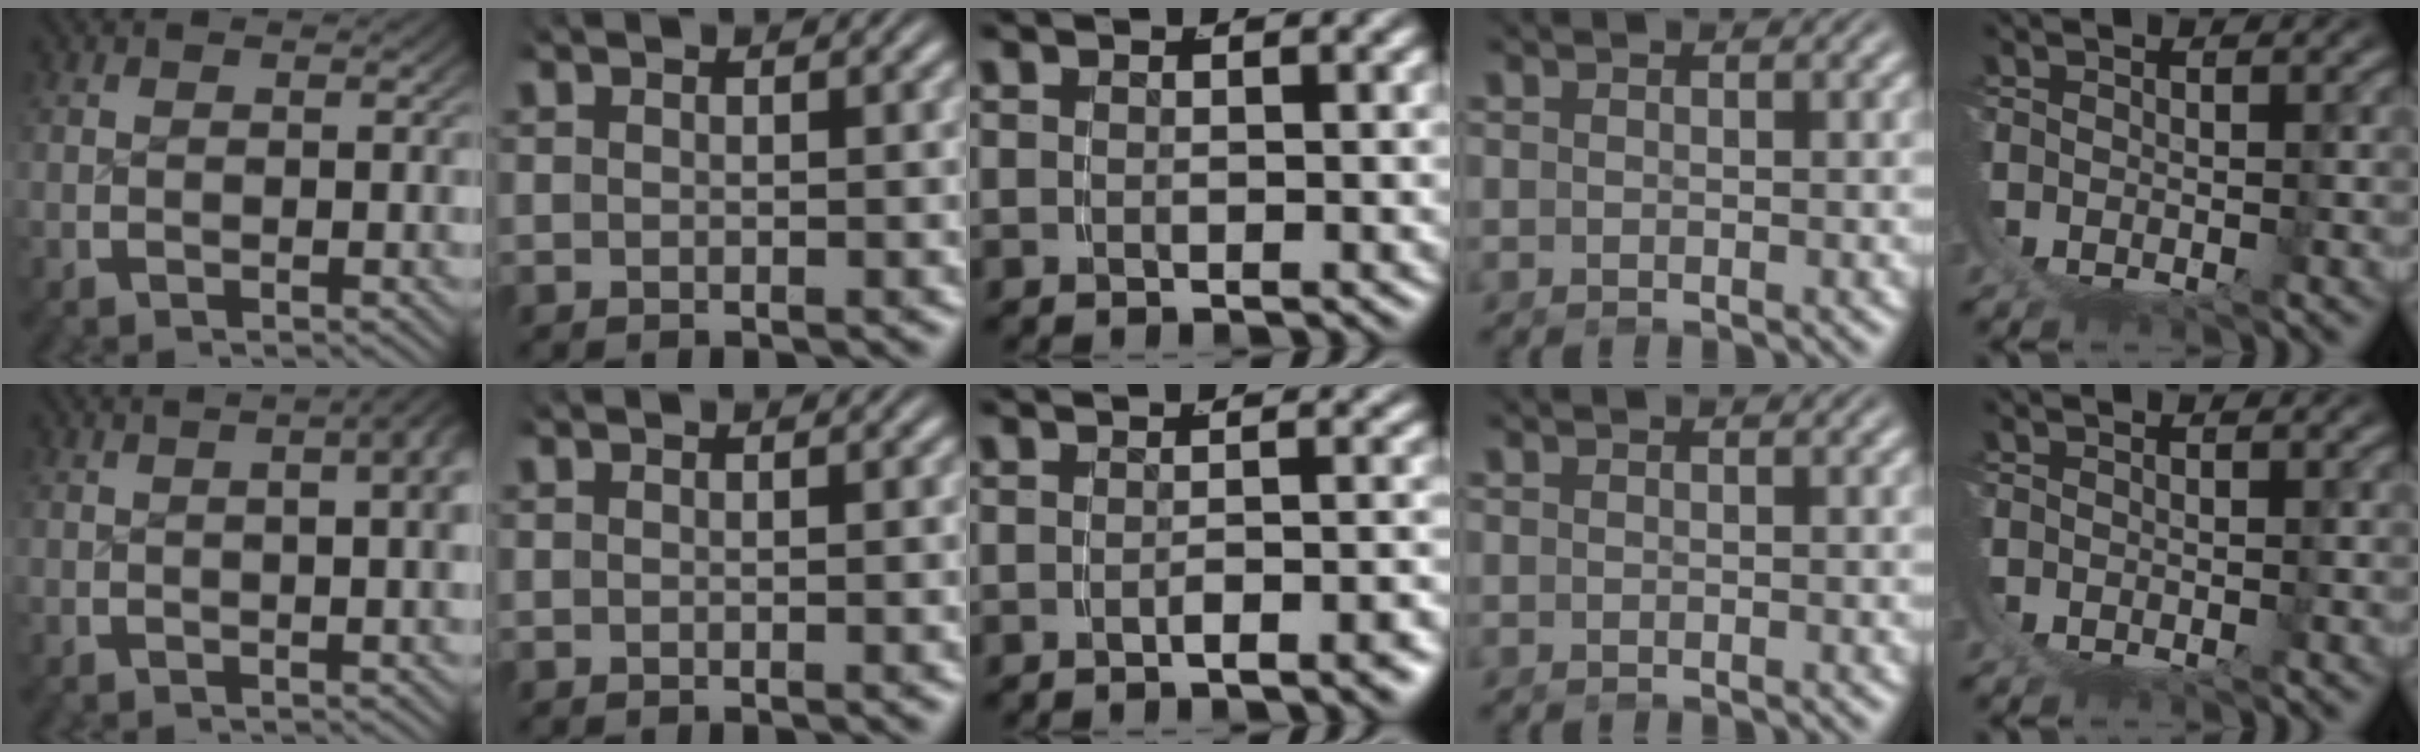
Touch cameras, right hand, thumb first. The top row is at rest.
{"thumb": {"total": 7.2, "force": [2.0, 3.6, 5.9], "torque": [-0.046, 0.030, 0.011]}, "middle": {"total": 1.9, "force": [-1.5, -0.4, 1.1], "torque": [-0.013, 0.011, -0.027]}}